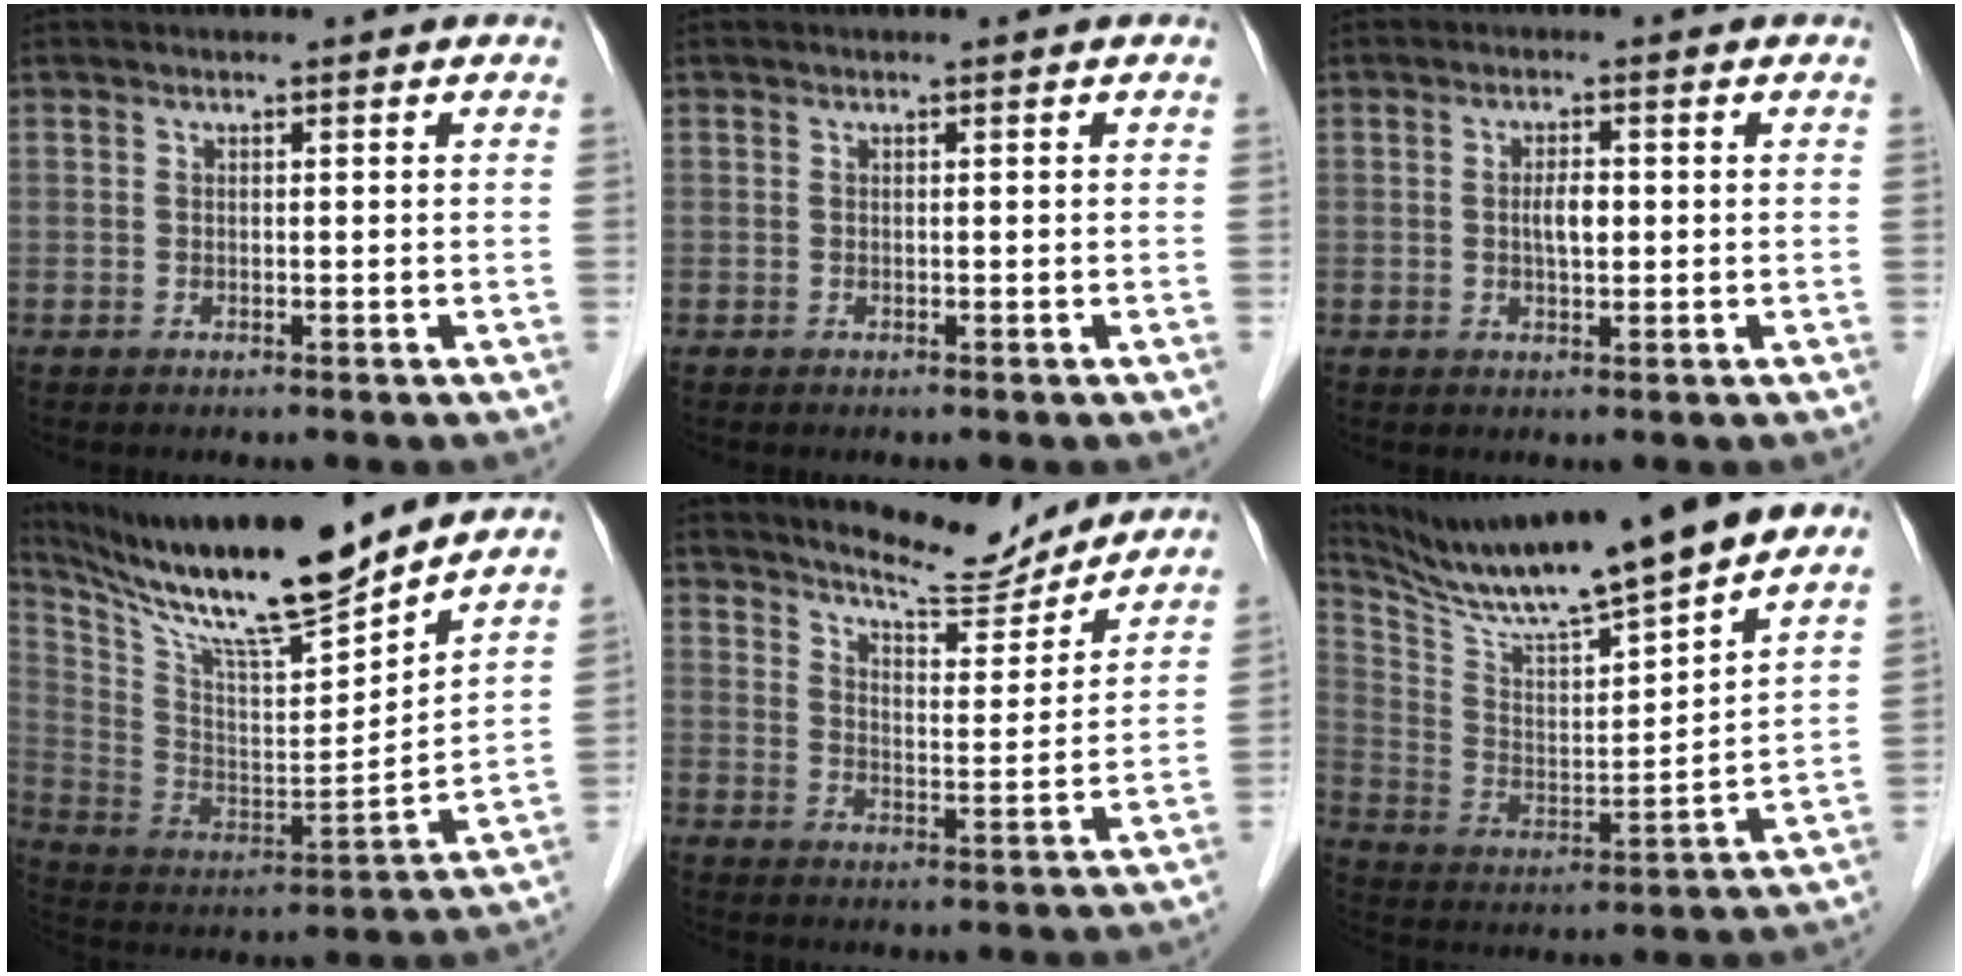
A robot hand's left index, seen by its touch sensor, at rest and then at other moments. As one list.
[{"total": 0.0}, {"total": 2.7, "force": [0.1, 1.0, 2.5], "torque": [-0.045, 0.001, 0.000]}, {"total": 20.9, "force": [17.8, 1.3, 10.9], "torque": [-0.200, -0.006, 0.311]}, {"total": 10.7, "force": [10.1, 1.6, 2.8], "torque": [-0.046, -0.013, 0.151]}, {"total": 18.4, "force": [15.8, 0.0, 9.4], "torque": [-0.171, 0.003, 0.268]}]